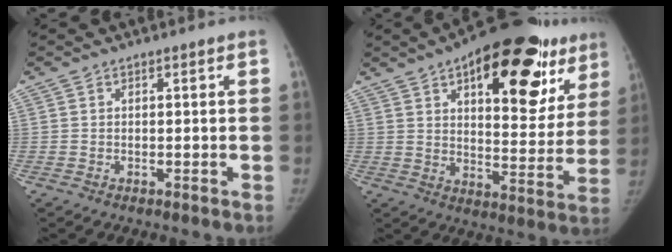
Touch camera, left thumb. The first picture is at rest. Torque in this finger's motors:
{"motor_torque": [0.23, 0.85, 1.19, -1.58, 0.07]}